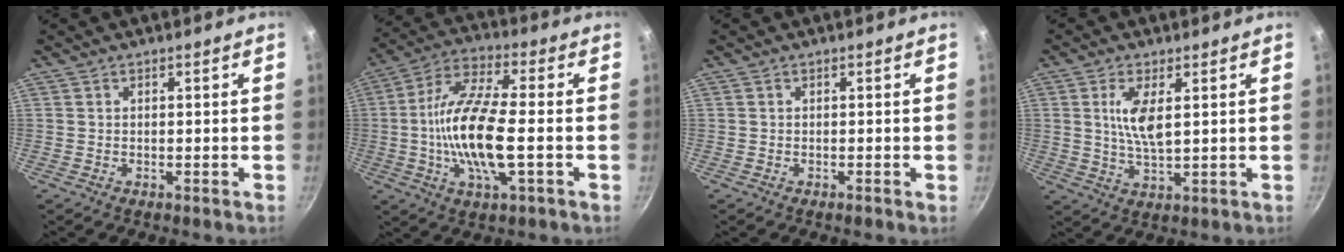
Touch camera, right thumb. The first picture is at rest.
{"total": 15.9, "force": [-2.1, 5.0, 14.9], "torque": [-0.291, 0.023, -0.056]}
{"total": 0.6, "force": [-0.3, 0.1, 0.5], "torque": [-0.009, 0.002, -0.008]}
{"total": 6.9, "force": [1.7, 2.5, 6.3], "torque": [-0.122, -0.011, 0.036]}